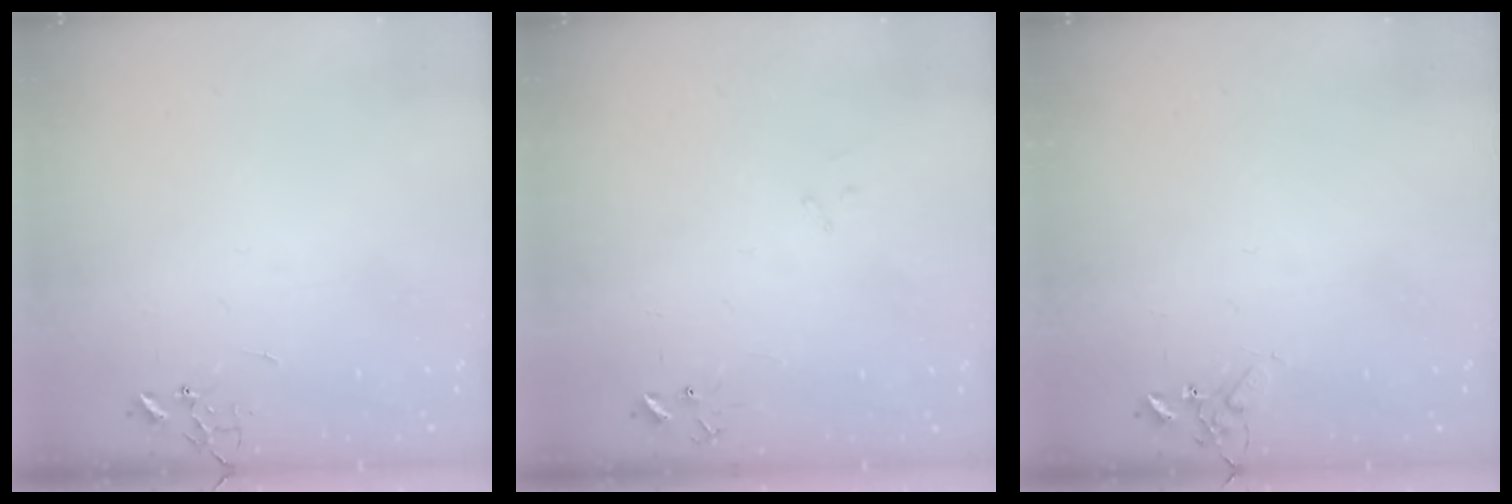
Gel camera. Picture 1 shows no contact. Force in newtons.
{"total": 7.8, "press": 7.8, "slide": 0.7}
{"total": 4.7, "press": 4.6, "slide": 0.6}